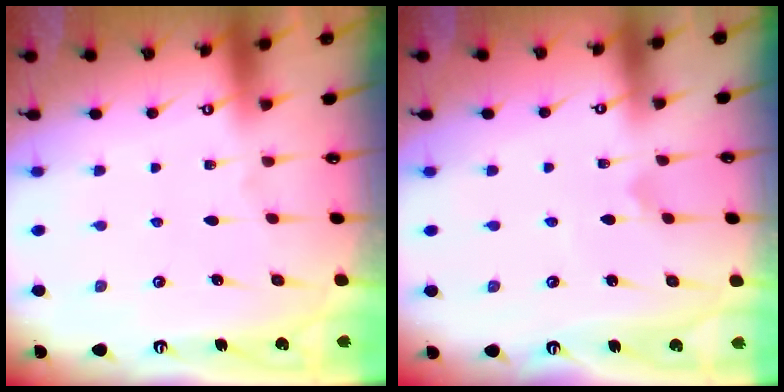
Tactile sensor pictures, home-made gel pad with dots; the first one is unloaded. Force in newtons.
{"total": 2.0, "press": 2.0, "slide": 0.2}